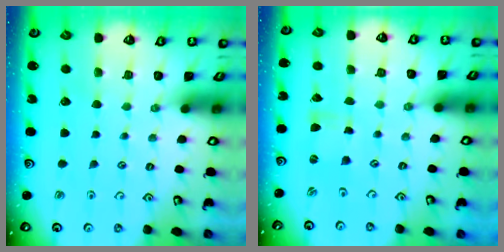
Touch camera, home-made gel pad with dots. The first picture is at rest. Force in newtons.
{"total": 0.0}